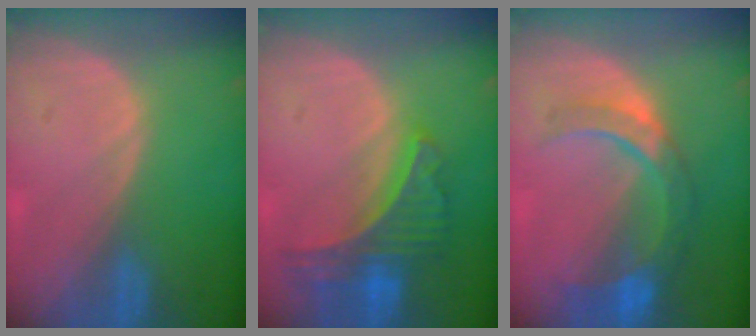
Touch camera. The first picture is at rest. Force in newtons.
{"total": 7.8, "press": 6.9, "slide": 3.6}
{"total": 9.0, "press": 7.7, "slide": 4.5}